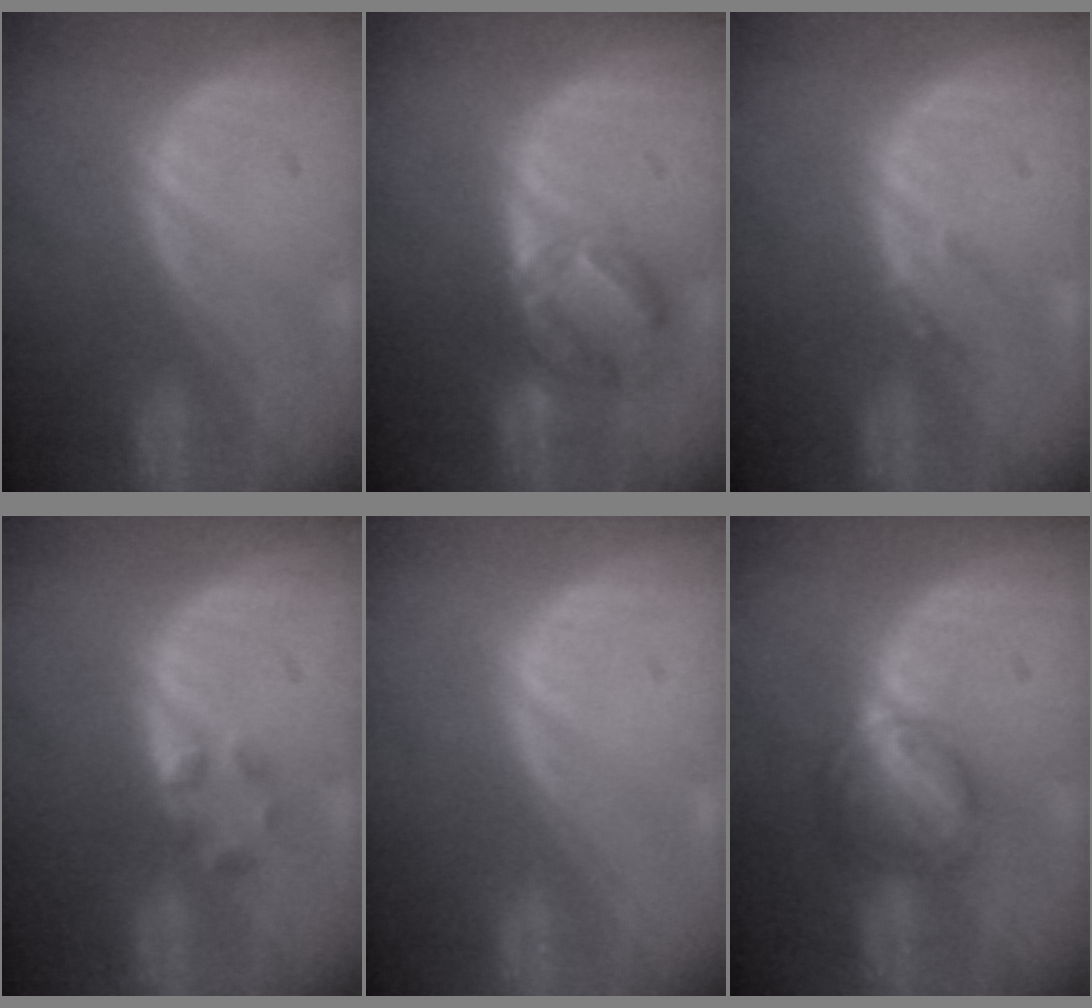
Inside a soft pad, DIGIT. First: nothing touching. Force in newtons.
{"total": 7.3, "press": 6.0, "slide": 4.0}
{"total": 1.3, "press": 1.1, "slide": 0.7}
{"total": 2.0, "press": 1.9, "slide": 0.8}
{"total": 0.0}
{"total": 6.4, "press": 5.4, "slide": 3.3}